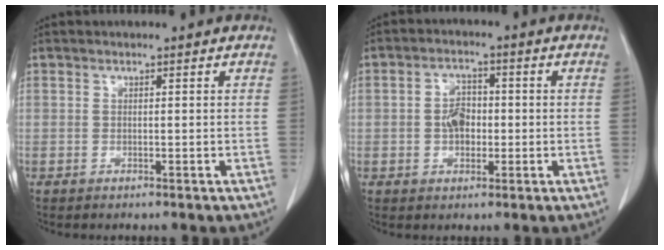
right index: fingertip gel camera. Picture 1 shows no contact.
{"total": 4.4, "force": [-0.5, 3.0, 3.2], "torque": [-0.061, 0.010, -0.009]}